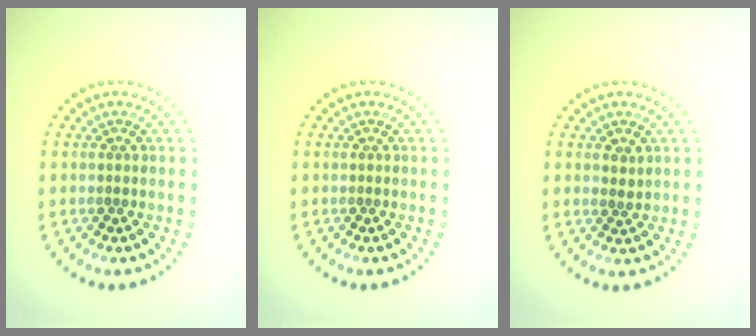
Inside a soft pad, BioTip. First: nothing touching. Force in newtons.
{"total": 0.0}
{"total": 0.6, "press": 0.6, "slide": 0.2}